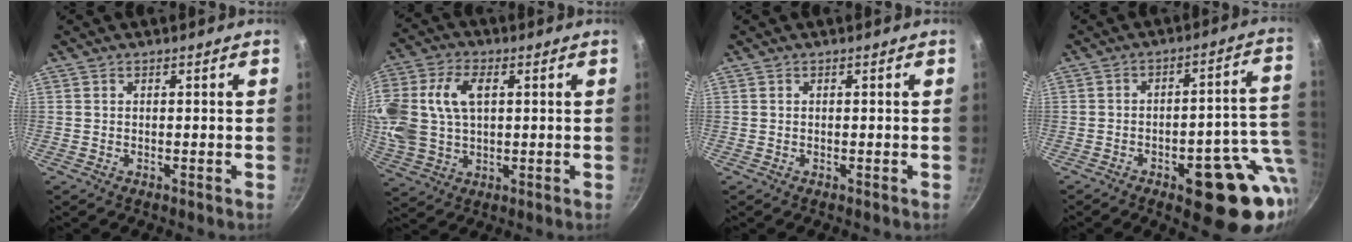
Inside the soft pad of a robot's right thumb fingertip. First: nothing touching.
{"total": 18.8, "force": [3.2, 12.3, 13.9], "torque": [-0.341, 0.017, 0.066]}
{"total": 0.0}
{"total": 19.5, "force": [-6.5, 6.8, 17.1], "torque": [-0.152, 0.041, -0.068]}